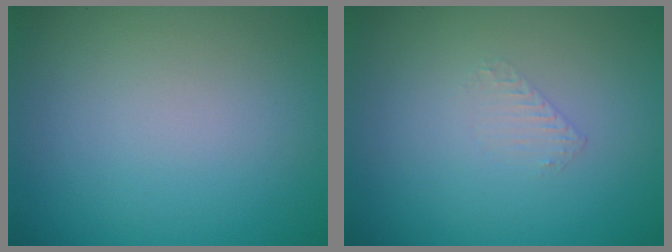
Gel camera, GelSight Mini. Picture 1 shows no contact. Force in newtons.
{"total": 0.6, "press": 0.4, "slide": 0.5}